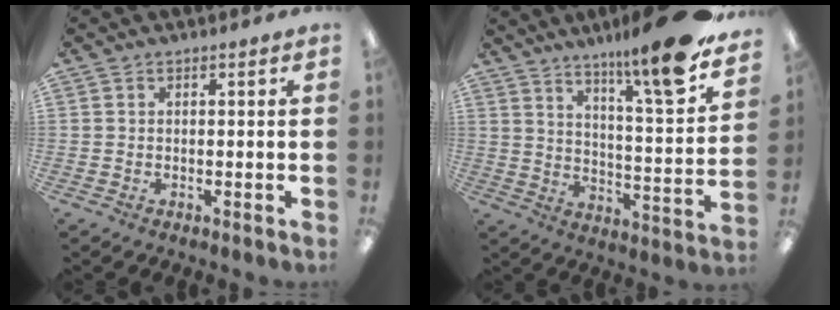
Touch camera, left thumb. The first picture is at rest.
{"total": 15.1, "force": [11.9, 1.3, 9.2], "torque": [-0.140, -0.089, 0.186]}